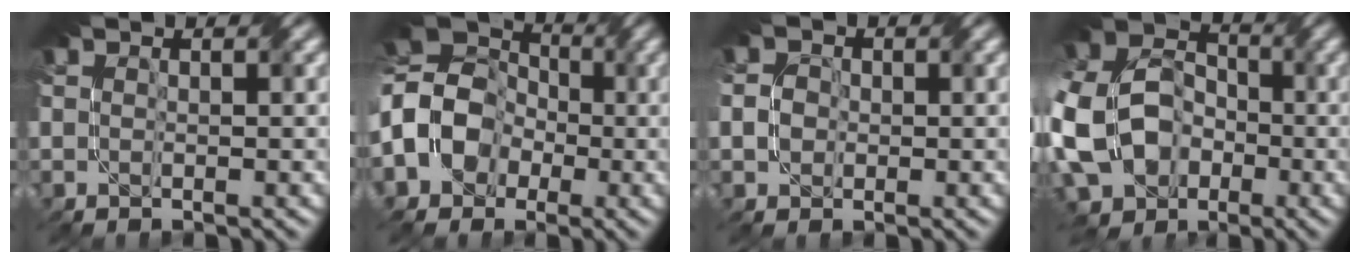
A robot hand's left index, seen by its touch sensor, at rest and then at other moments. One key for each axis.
{"total": 8.8, "fx": -2.1, "fy": 7.2, "fz": 4.5, "tx": -0.090, "ty": 0.002, "tz": -0.061}
{"total": 1.9, "fx": -0.6, "fy": 1.6, "fz": 0.7, "tx": -0.014, "ty": 0.001, "tz": -0.019}
{"total": 15.7, "fx": -4.6, "fy": 12.2, "fz": 8.7, "tx": -0.204, "ty": -0.024, "tz": -0.099}